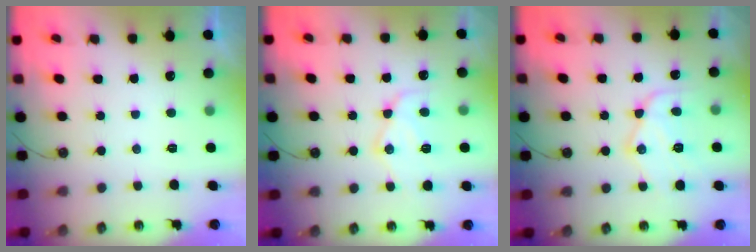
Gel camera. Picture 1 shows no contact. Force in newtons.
{"total": 12.1, "press": 12.1, "slide": 1.2}
{"total": 13.5, "press": 13.5, "slide": 1.4}